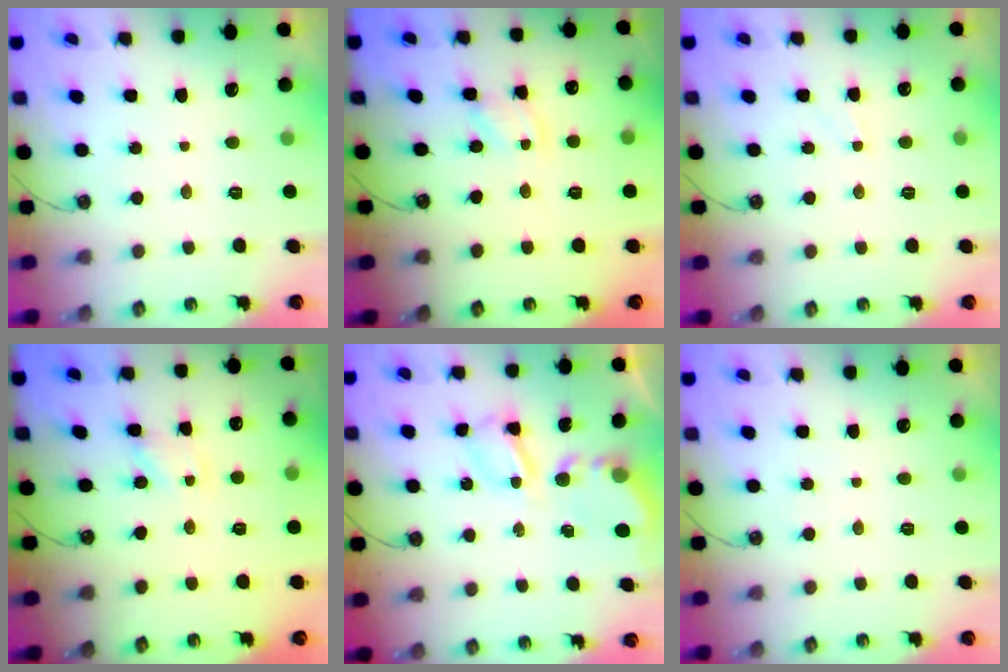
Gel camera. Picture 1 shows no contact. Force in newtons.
{"total": 4.6, "press": 4.5, "slide": 0.5}
{"total": 1.9, "press": 1.9, "slide": 0.4}
{"total": 1.5, "press": 1.4, "slide": 0.2}
{"total": 5.0, "press": 5.0, "slide": 0.5}
{"total": 0.0}